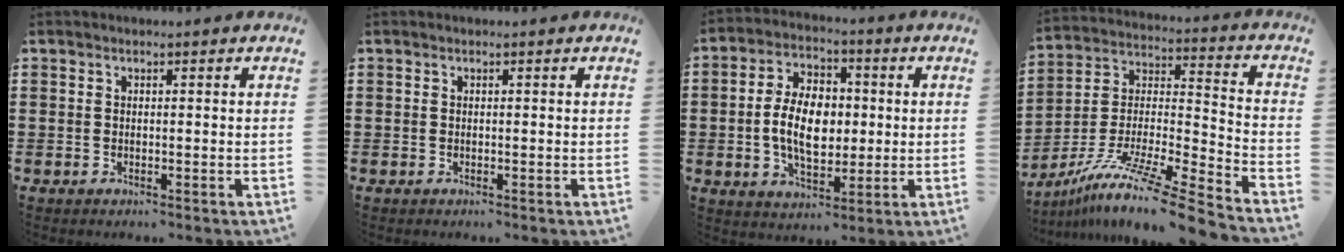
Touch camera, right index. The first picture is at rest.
{"total": 0.0}
{"total": 9.5, "force": [-0.2, 6.0, 7.3], "torque": [-0.151, 0.012, -0.008]}
{"total": 12.2, "force": [-9.9, -0.1, 7.1], "torque": [-0.119, 0.011, -0.189]}